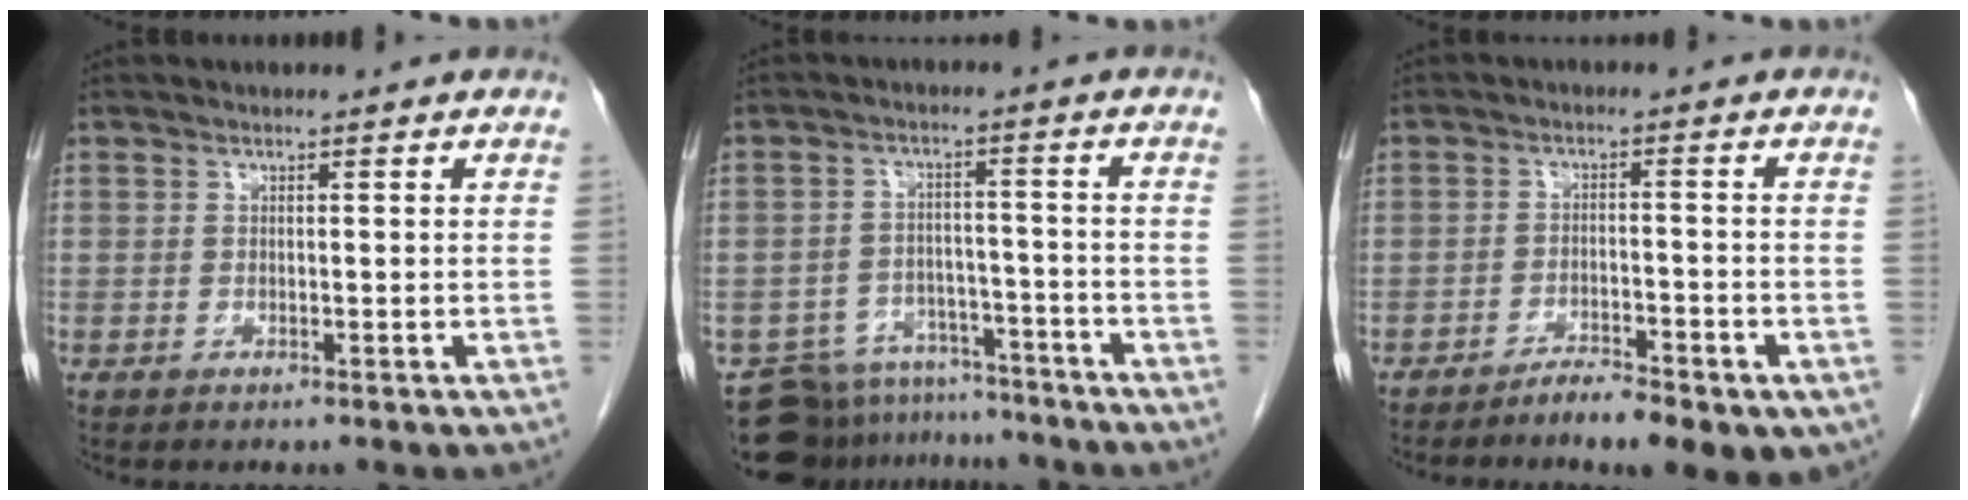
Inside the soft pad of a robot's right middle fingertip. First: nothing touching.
{"total": 12.7, "force": [-11.6, 4.9, 1.5], "torque": [-0.030, 0.017, -0.165]}
{"total": 7.9, "force": [-5.5, 2.1, 5.3], "torque": [-0.065, 0.002, -0.081]}